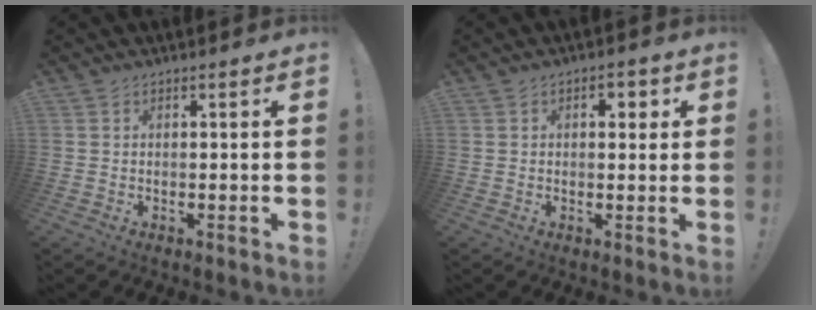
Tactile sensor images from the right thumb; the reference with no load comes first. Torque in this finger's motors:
{"motor_torque": [0.31, 1.29, 0.62, 0.05, 0.01]}